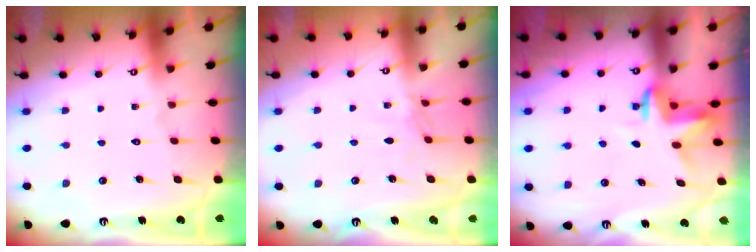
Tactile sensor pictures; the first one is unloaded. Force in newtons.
{"total": 2.3, "press": 2.3, "slide": 0.5}
{"total": 3.6, "press": 3.6, "slide": 0.2}